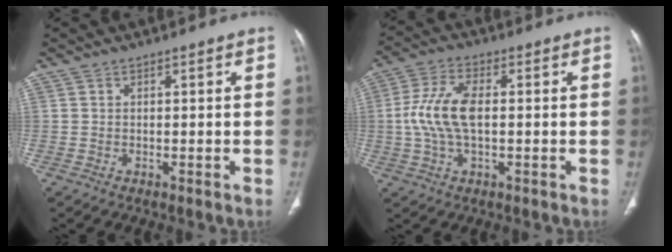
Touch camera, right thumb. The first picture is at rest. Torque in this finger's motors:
{"motor_torque": [1.21, 2.16, 1.05, -0.49, 0.15]}